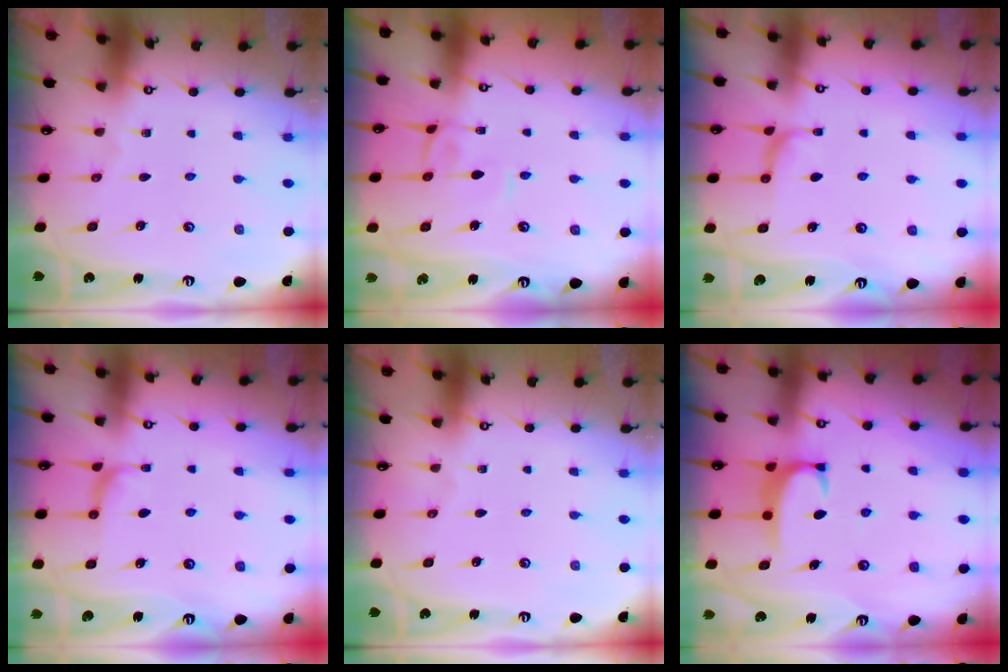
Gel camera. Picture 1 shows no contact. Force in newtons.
{"total": 1.3, "press": 1.2, "slide": 0.5}
{"total": 2.9, "press": 2.7, "slide": 0.9}
{"total": 2.9, "press": 2.7, "slide": 0.9}
{"total": 0.0}
{"total": 2.0, "press": 1.9, "slide": 0.5}